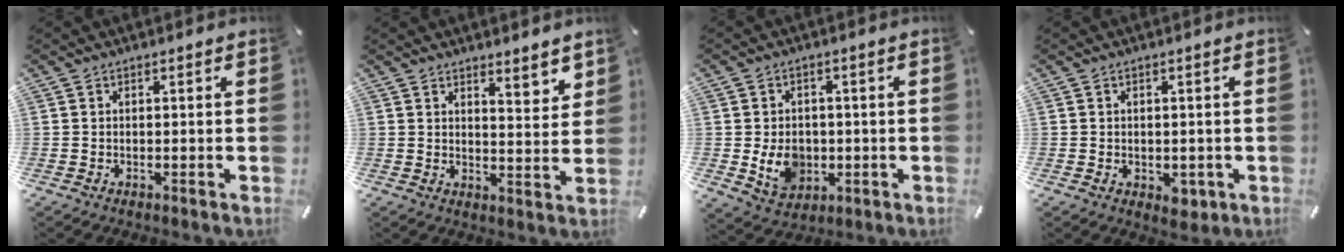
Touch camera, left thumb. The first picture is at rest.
{"total": 4.6, "force": [4.3, 1.2, 0.9], "torque": [0.001, -0.044, 0.073]}
{"total": 8.6, "force": [-1.0, 7.2, 4.5], "torque": [-0.085, 0.006, -0.016]}
{"total": 3.3, "force": [-0.8, 2.5, 2.0], "torque": [-0.014, 0.000, -0.013]}